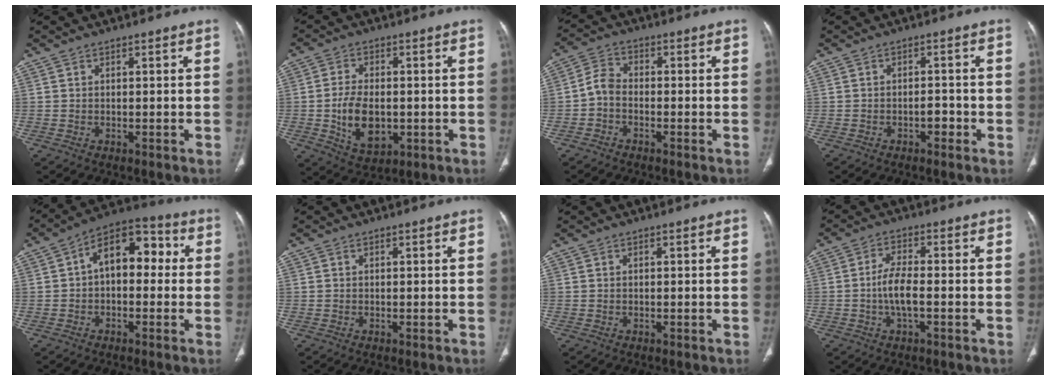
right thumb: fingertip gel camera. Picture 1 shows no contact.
{"total": 9.7, "force": [-1.3, 6.0, 7.5], "torque": [-0.120, -0.002, -0.014]}
{"total": 3.9, "force": [-1.4, 2.7, 2.6], "torque": [-0.046, 0.018, -0.039]}
{"total": 2.2, "force": [-1.1, 1.2, 1.4], "torque": [-0.009, 0.010, -0.018]}
{"total": 11.7, "force": [0.9, 7.4, 9.1], "torque": [-0.102, 0.041, -0.002]}
{"total": 0.0}
{"total": 0.0}
{"total": 5.3, "force": [-1.1, 1.8, 4.9], "torque": [-0.101, 0.011, -0.025]}